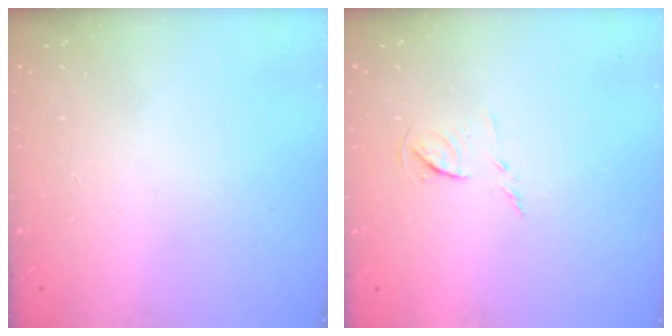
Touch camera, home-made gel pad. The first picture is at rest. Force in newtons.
{"total": 7.3, "press": 7.3, "slide": 0.5}